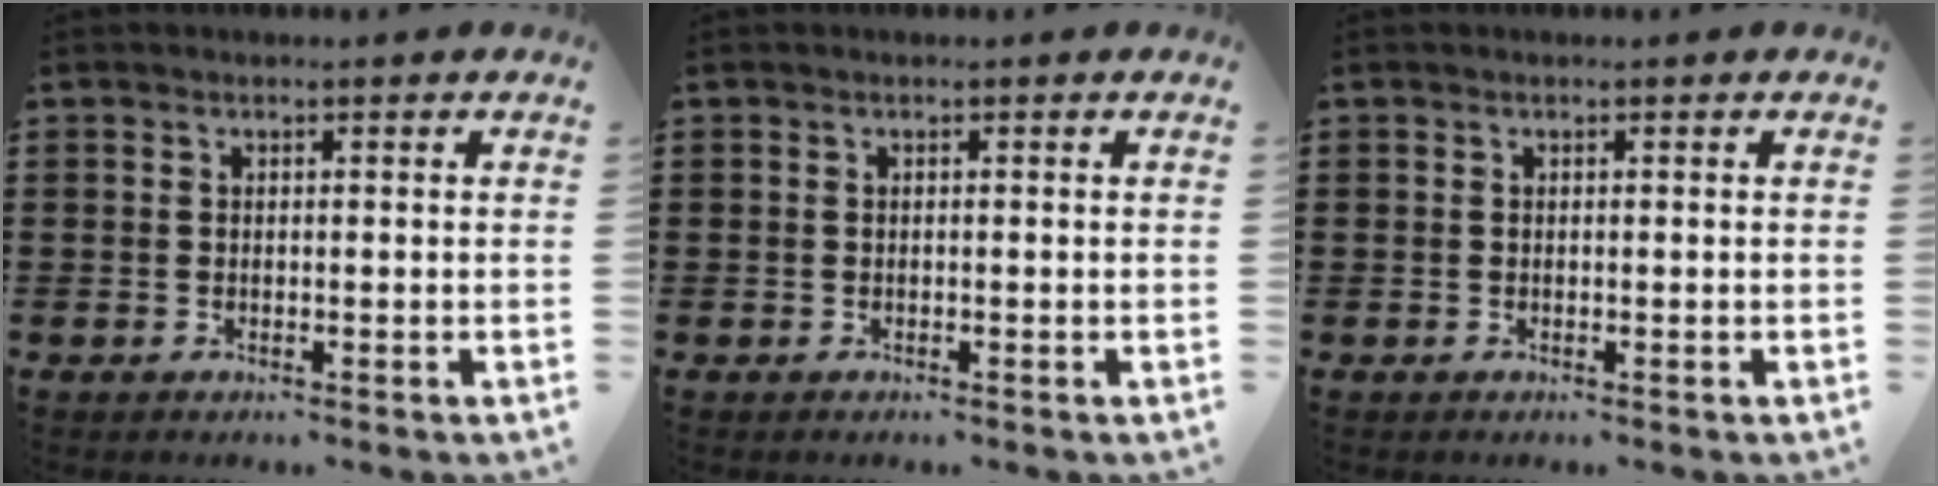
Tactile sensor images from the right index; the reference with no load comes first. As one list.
[{"total": 0.0}, {"total": 0.0}]